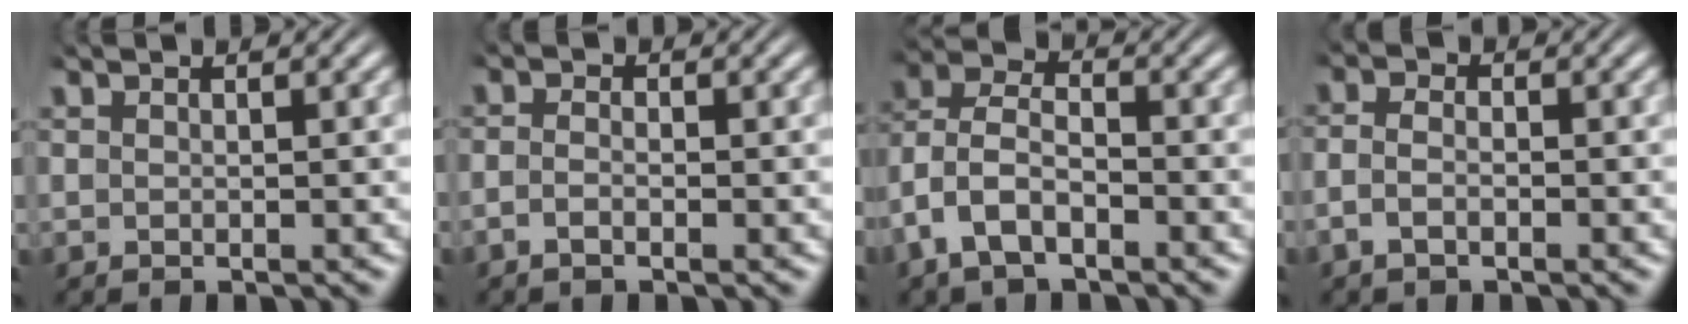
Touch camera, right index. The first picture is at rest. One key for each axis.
{"total": 1.5, "fx": -1.0, "fy": 0.6, "fz": 0.9, "tx": -0.024, "ty": -0.006, "tz": -0.021}
{"total": 5.7, "fx": -0.7, "fy": 4.6, "fz": 3.3, "tx": -0.093, "ty": -0.019, "tz": -0.011}
{"total": 2.1, "fx": -1.1, "fy": 1.2, "fz": 1.4, "tx": -0.038, "ty": -0.010, "tz": -0.019}